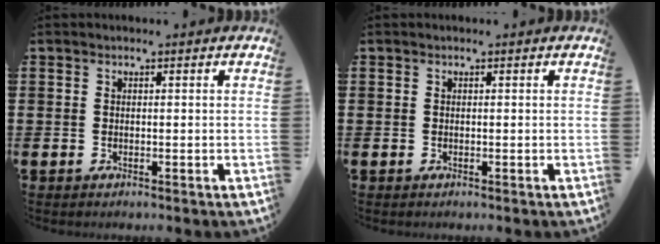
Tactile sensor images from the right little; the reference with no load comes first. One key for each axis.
{"total": 0.0}